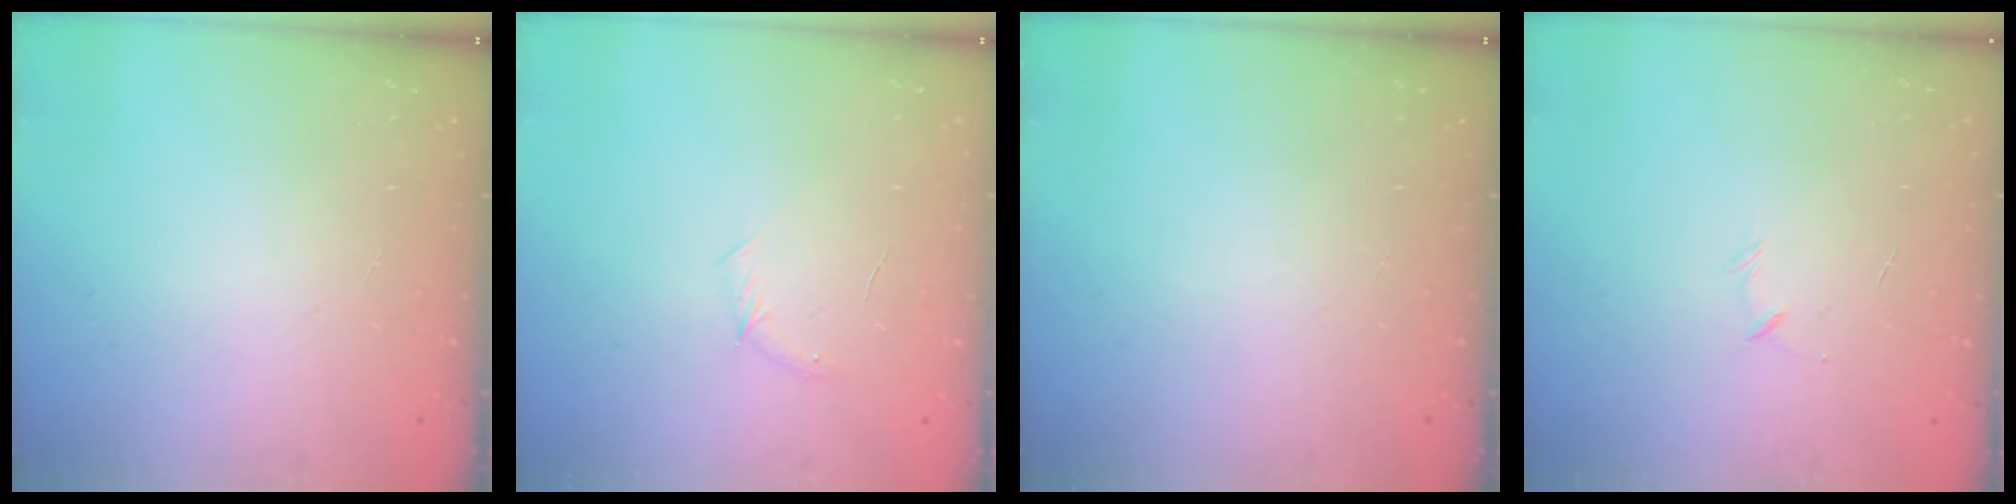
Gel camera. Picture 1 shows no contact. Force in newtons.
{"total": 5.1, "press": 4.9, "slide": 1.5}
{"total": 0.0}
{"total": 4.4, "press": 4.3, "slide": 1.1}